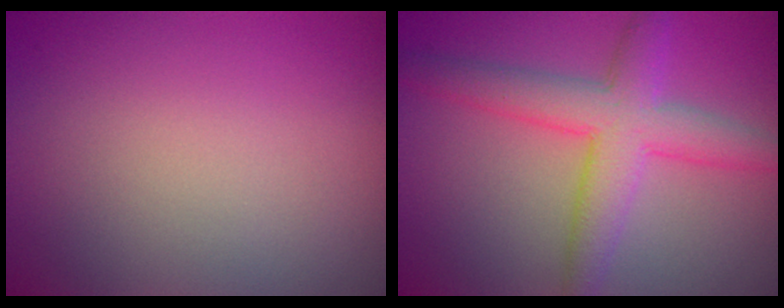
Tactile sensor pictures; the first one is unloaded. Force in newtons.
{"total": 5.5, "press": 5.5, "slide": 0.0}